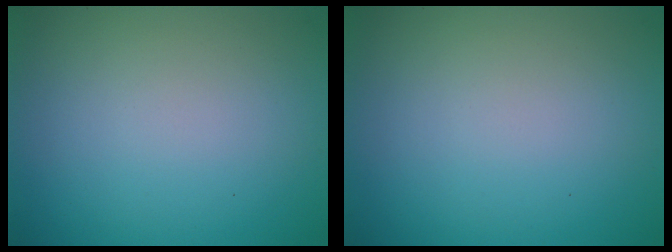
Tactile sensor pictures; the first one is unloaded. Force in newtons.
{"total": 0.0}